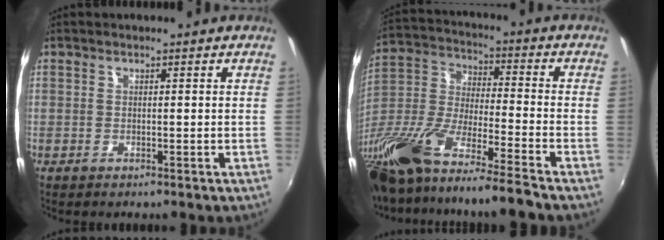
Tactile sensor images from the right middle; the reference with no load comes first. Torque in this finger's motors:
{"motor_torque": [1.07, -1.07, 0.56, 0.21]}